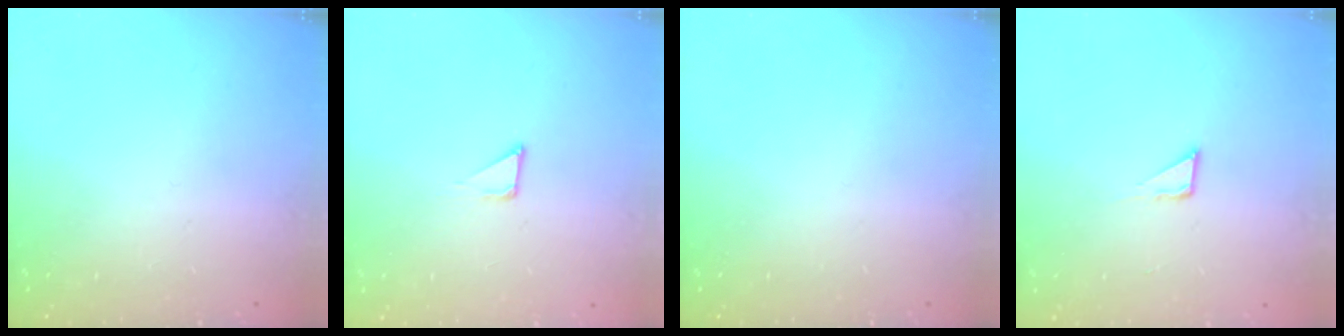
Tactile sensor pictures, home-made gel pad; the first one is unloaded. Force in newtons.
{"total": 2.7, "press": 2.7, "slide": 0.3}
{"total": 0.0}
{"total": 2.6, "press": 2.6, "slide": 0.1}